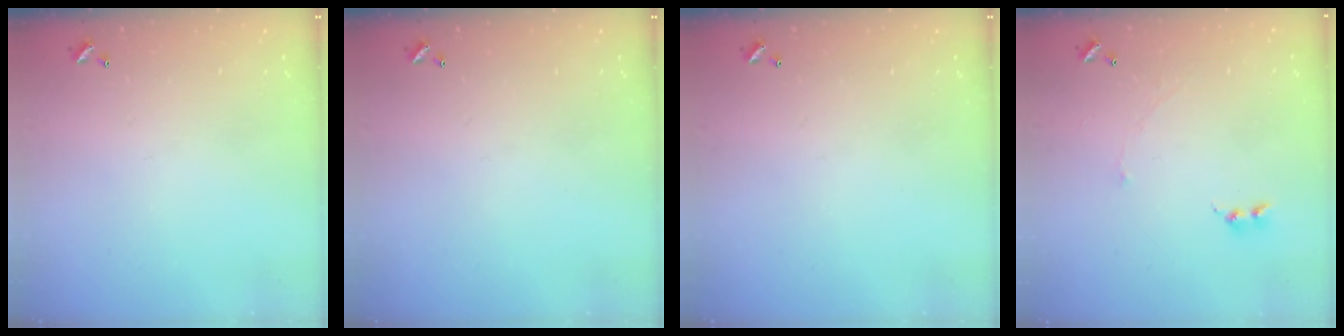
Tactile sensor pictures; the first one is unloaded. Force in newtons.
{"total": 0.0}
{"total": 0.0}
{"total": 2.0, "press": 1.9, "slide": 0.7}